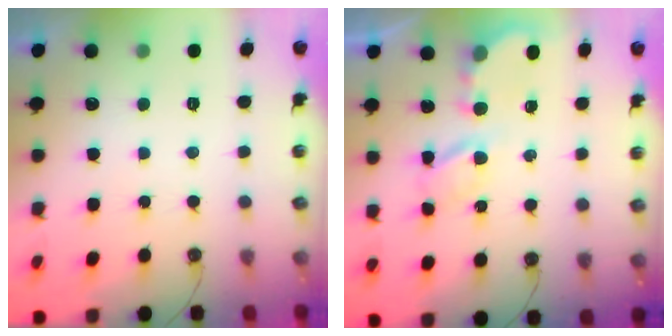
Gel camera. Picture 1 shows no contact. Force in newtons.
{"total": 5.7, "press": 5.7, "slide": 0.3}